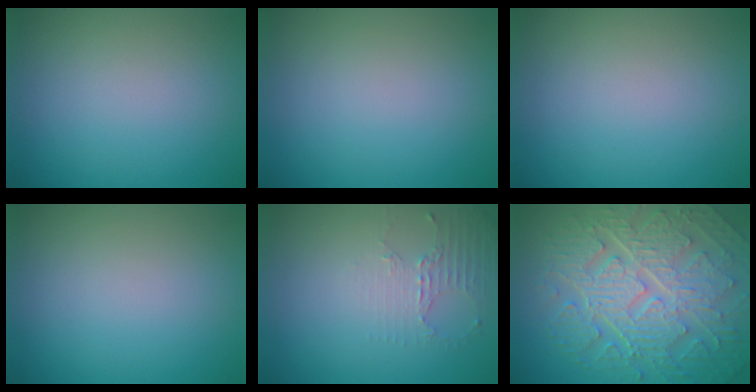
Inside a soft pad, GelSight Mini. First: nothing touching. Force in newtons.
{"total": 0.0}
{"total": 0.0}
{"total": 0.0}
{"total": 2.3, "press": 1.6, "slide": 1.6}
{"total": 10.2, "press": 6.9, "slide": 7.5}